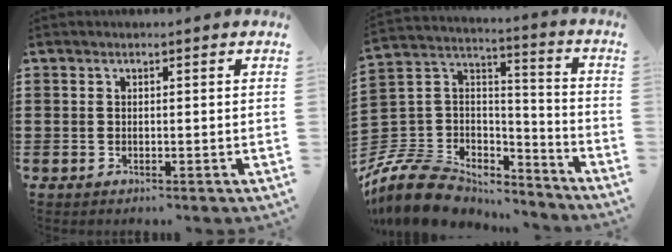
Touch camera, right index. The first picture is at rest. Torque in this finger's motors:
{"motor_torque": [-0.37, 0.47, -0.84, -0.21]}